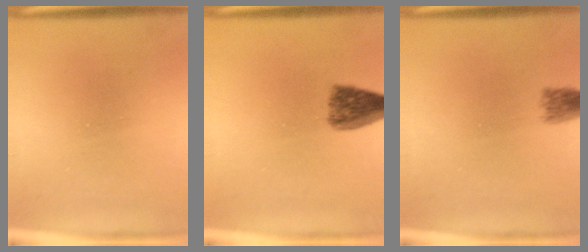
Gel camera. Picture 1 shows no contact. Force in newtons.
{"total": 5.6}
{"total": 2.0}